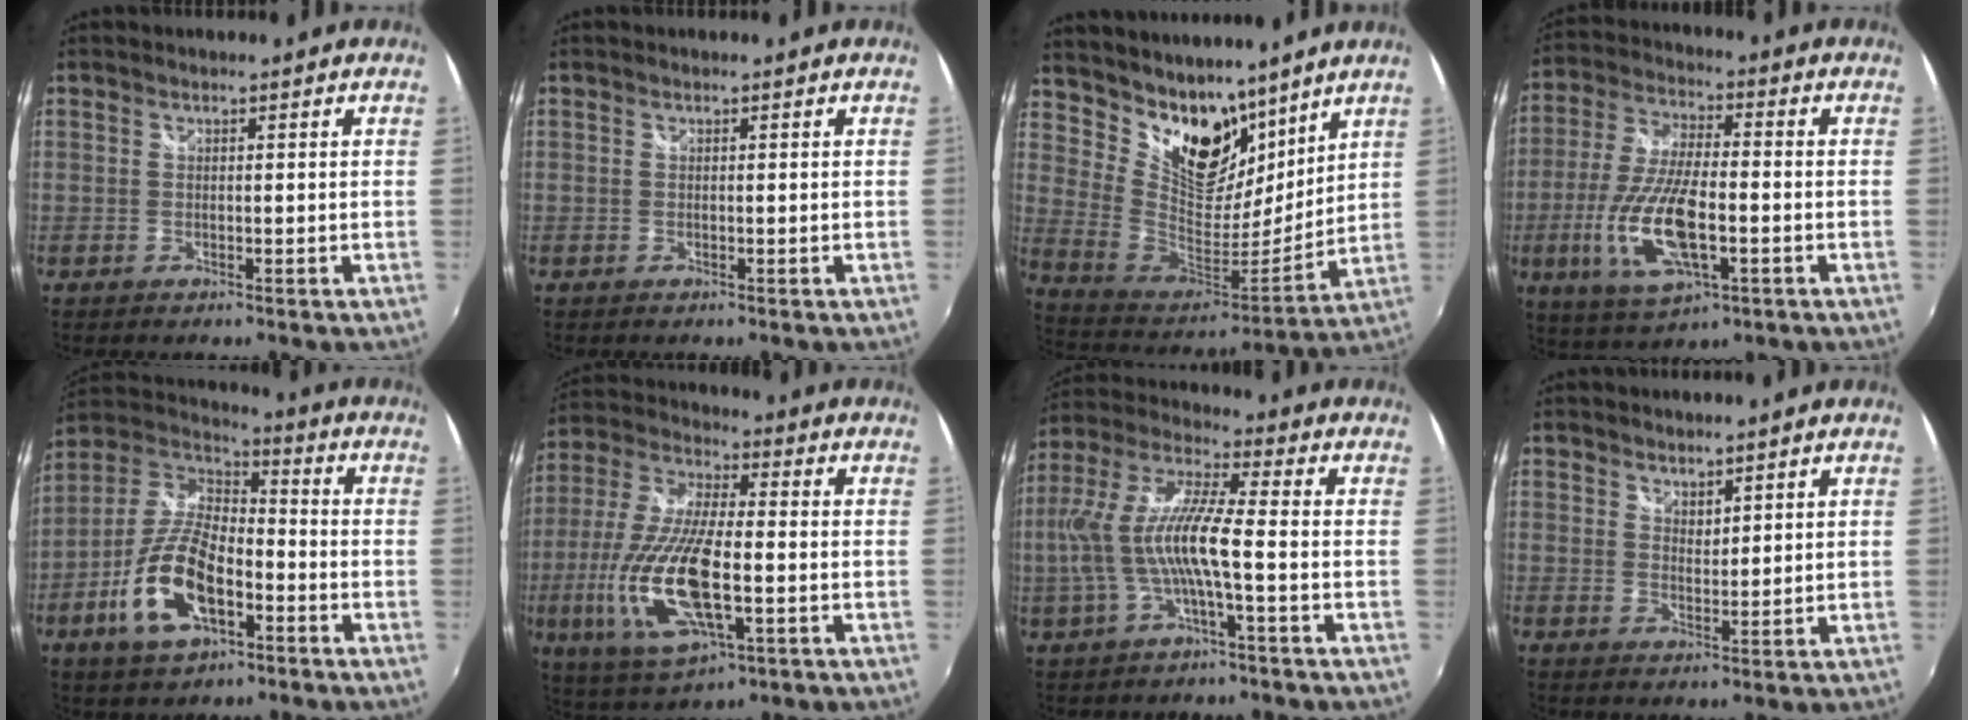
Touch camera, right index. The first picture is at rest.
{"total": 0.0}
{"total": 18.0, "force": [12.6, 10.1, 8.0], "torque": [-0.170, 0.005, 0.237]}
{"total": 15.6, "force": [-4.2, 5.6, 14.0], "torque": [-0.296, -0.013, -0.078]}
{"total": 15.9, "force": [-6.3, 7.5, 12.5], "torque": [-0.266, -0.004, -0.120]}
{"total": 17.2, "force": [-4.6, 5.9, 15.5], "torque": [-0.329, -0.016, -0.085]}
{"total": 12.4, "force": [-2.2, 1.5, 12.1], "torque": [-0.233, -0.001, -0.035]}
{"total": 2.4, "force": [2.2, 0.9, 0.6], "torque": [-0.006, 0.001, 0.039]}